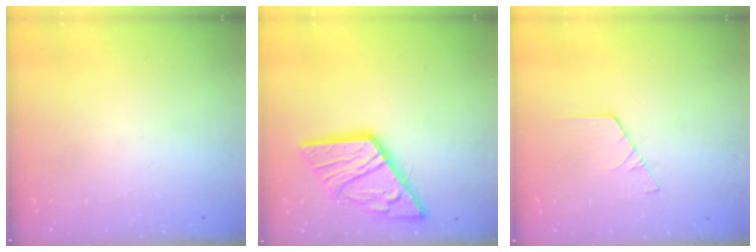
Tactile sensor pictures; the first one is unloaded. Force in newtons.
{"total": 15.3, "press": 15.2, "slide": 1.3}
{"total": 2.2, "press": 2.2, "slide": 0.0}